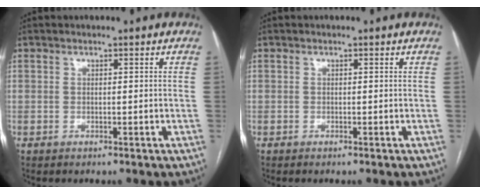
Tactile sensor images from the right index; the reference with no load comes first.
{"total": 0.0}